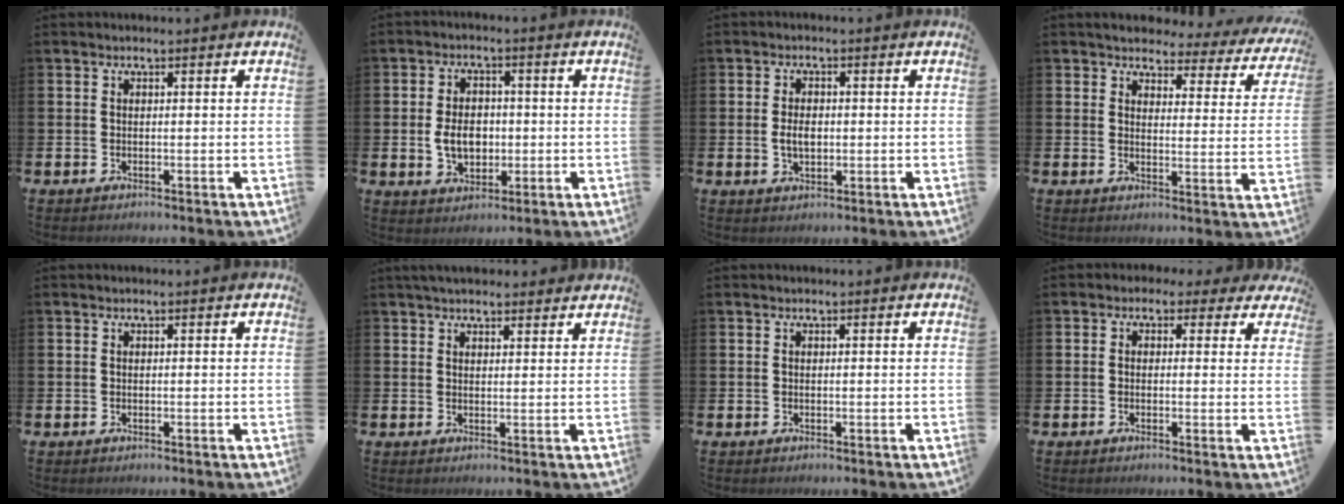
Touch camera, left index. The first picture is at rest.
{"total": 5.3, "force": [-0.4, 3.8, 3.6], "torque": [-0.054, 0.005, -0.013]}
{"total": 3.0, "force": [-0.1, 1.8, 2.4], "torque": [-0.035, 0.002, -0.005]}
{"total": 3.1, "force": [2.8, 1.2, 0.5], "torque": [-0.020, -0.029, 0.039]}
{"total": 0.0}
{"total": 3.3, "force": [3.1, 0.9, 0.7], "torque": [-0.015, -0.009, 0.056]}
{"total": 0.0}
{"total": 1.3, "force": [0.2, 1.2, 0.3], "torque": [-0.007, 0.003, -0.004]}